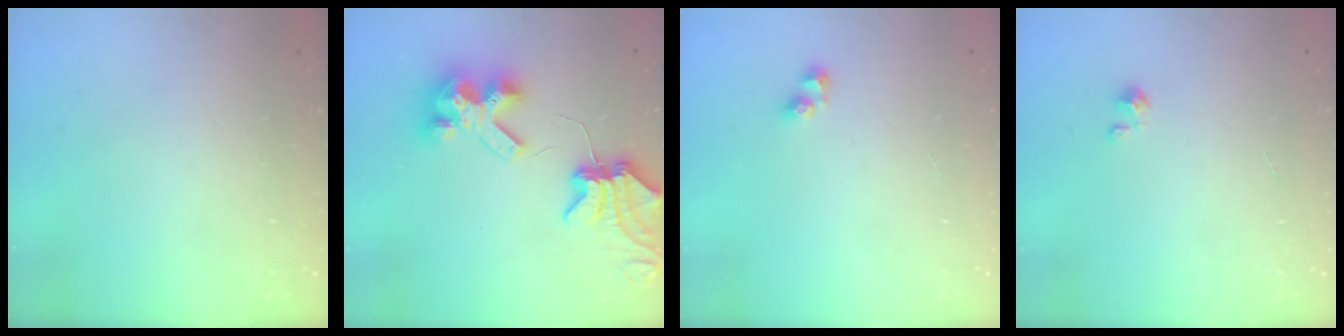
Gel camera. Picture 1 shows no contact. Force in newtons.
{"total": 11.8, "press": 11.7, "slide": 1.3}
{"total": 2.6, "press": 2.3, "slide": 1.1}
{"total": 1.3, "press": 1.3, "slide": 0.1}